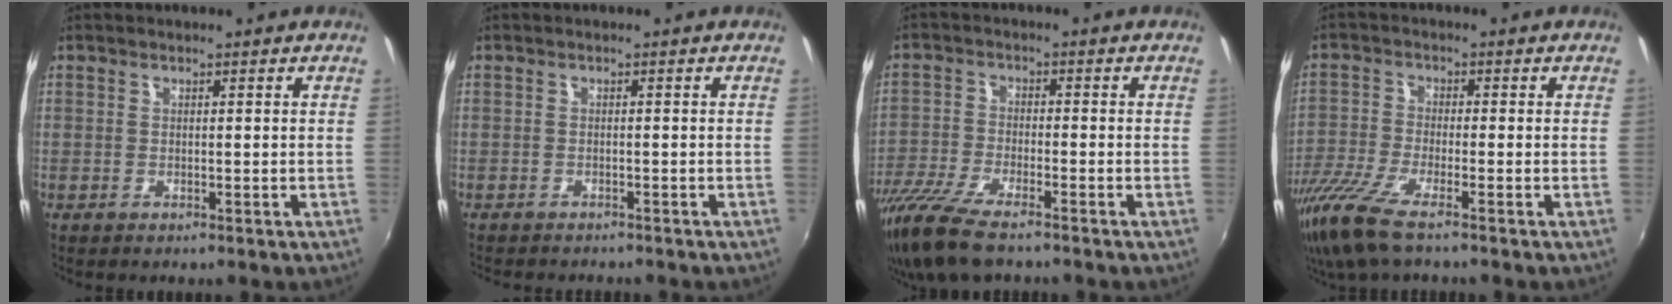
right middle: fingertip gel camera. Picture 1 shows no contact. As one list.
[{"total": 3.4, "force": [-3.2, 0.6, 1.0], "torque": [-0.028, -0.014, -0.049]}, {"total": 11.6, "force": [-9.0, 2.4, 6.9], "torque": [-0.161, -0.039, -0.175]}, {"total": 9.6, "force": [-6.9, 1.1, 6.5], "torque": [-0.156, -0.032, -0.137]}]